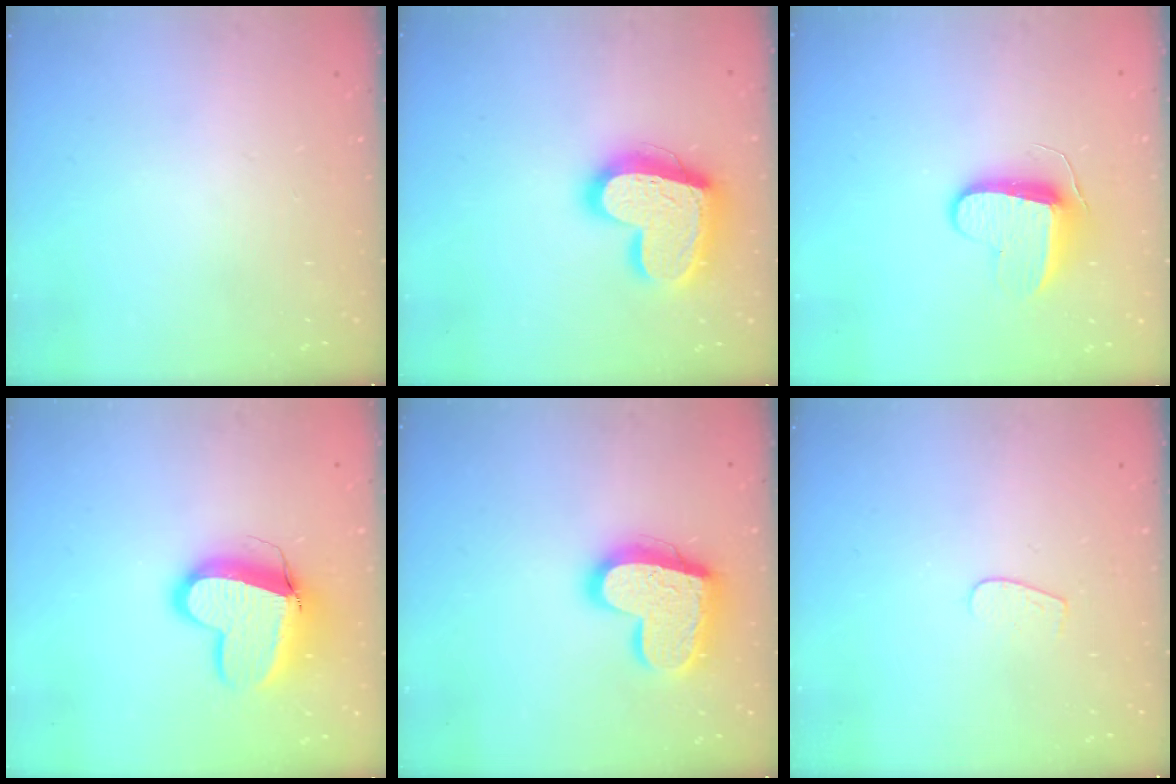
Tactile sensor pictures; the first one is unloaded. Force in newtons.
{"total": 19.9, "press": 19.9, "slide": 1.1}
{"total": 9.0, "press": 9.0, "slide": 0.4}
{"total": 13.6, "press": 13.5, "slide": 1.7}
{"total": 18.2, "press": 18.2, "slide": 1.6}
{"total": 3.1, "press": 3.1, "slide": 0.2}